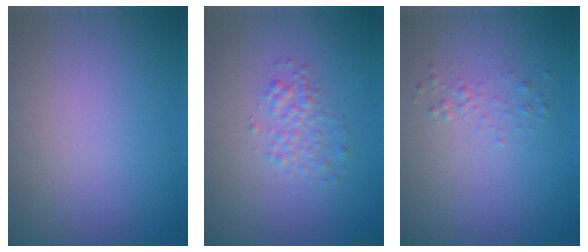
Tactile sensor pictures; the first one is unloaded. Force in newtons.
{"total": 2.0, "press": 2.0, "slide": 0.1}
{"total": 1.0, "press": 1.0, "slide": 0.0}